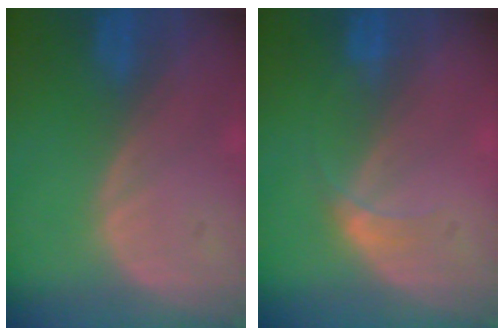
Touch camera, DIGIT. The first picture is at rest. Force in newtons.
{"total": 1.7, "press": 1.7, "slide": 0.2}